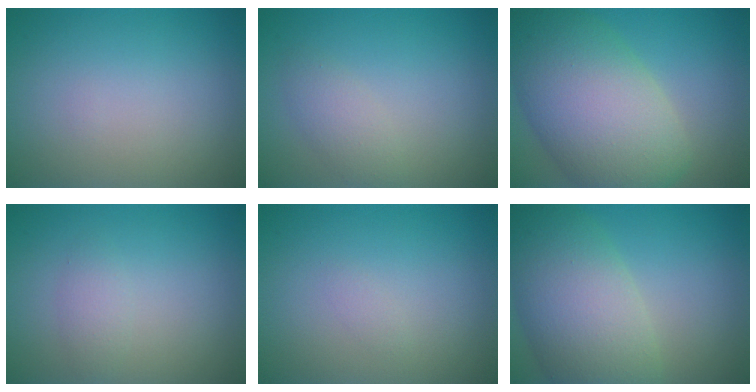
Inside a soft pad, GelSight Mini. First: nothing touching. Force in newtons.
{"total": 1.9, "press": 1.9, "slide": 0.1}
{"total": 11.8, "press": 11.8, "slide": 0.6}
{"total": 1.3, "press": 1.3, "slide": 0.1}
{"total": 0.5, "press": 0.5, "slide": 0.0}
{"total": 8.9, "press": 8.9, "slide": 0.3}